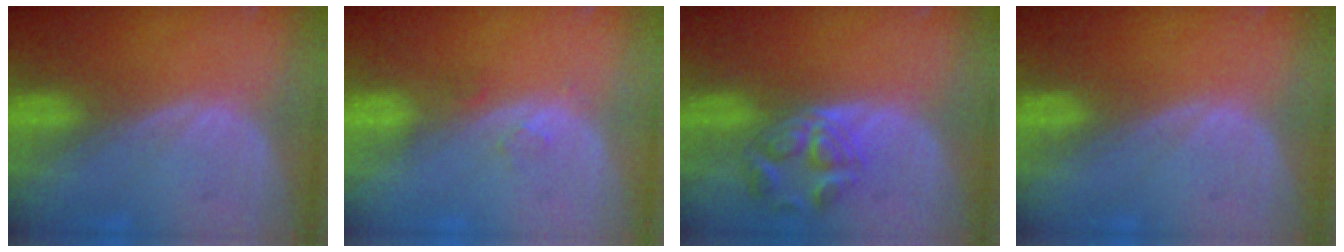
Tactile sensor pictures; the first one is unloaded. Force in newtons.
{"total": 1.4, "press": 1.4, "slide": 0.1}
{"total": 5.5, "press": 5.1, "slide": 2.0}
{"total": 0.0}